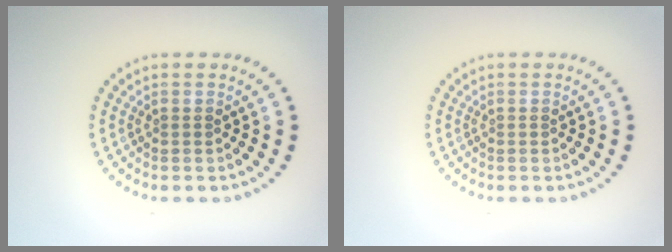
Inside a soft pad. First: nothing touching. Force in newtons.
{"total": 0.0}